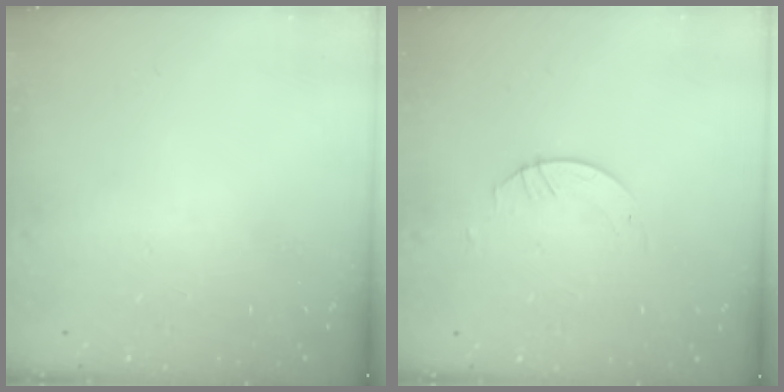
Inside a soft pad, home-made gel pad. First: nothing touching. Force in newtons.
{"total": 1.1, "press": 1.1, "slide": 0.1}